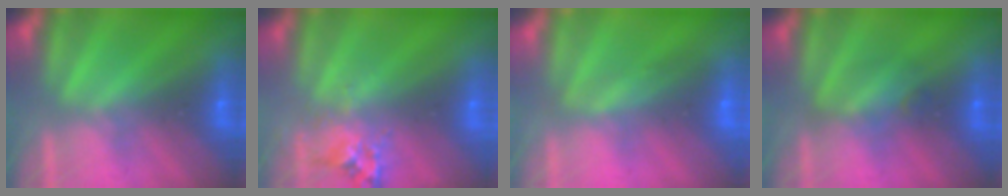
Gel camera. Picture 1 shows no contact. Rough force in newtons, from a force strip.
{"total": 2.5}
{"total": 1.7}
{"total": 2.4}